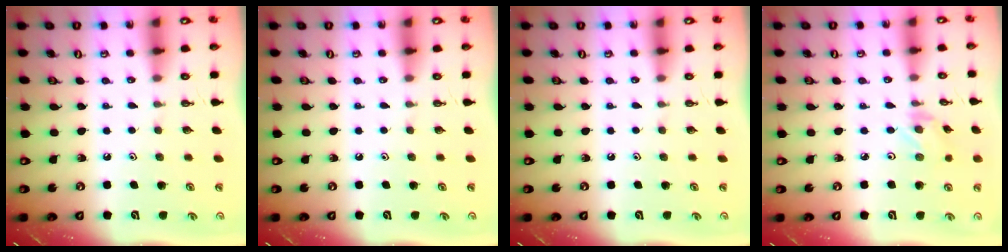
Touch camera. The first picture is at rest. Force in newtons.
{"total": 0.0}
{"total": 0.0}
{"total": 1.5, "press": 1.4, "slide": 0.3}